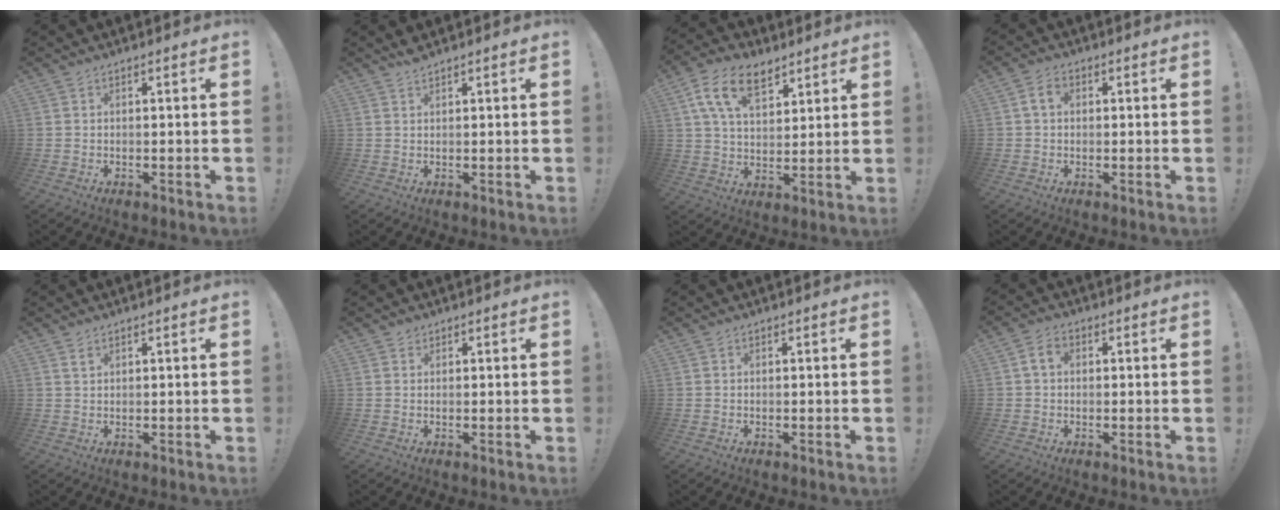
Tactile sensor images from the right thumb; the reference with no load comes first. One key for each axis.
{"total": 1.7, "fx": 1.7, "fy": 0.2, "fz": 0.4, "tx": -0.003, "ty": -0.006, "tz": 0.029}
{"total": 13.7, "fx": 7.6, "fy": 7.8, "fz": 8.4, "tx": -0.142, "ty": -0.024, "tz": 0.142}
{"total": 3.8, "fx": 0.7, "fy": 2.7, "fz": 2.6, "tx": -0.046, "ty": 0.010, "tz": 0.014}
{"total": 1.4, "fx": 0.9, "fy": 0.3, "fz": 1.1, "tx": -0.019, "ty": -0.002, "tz": 0.015}
{"total": 1.3, "fx": 1.0, "fy": 0.8, "fz": -0.1, "tx": 0.010, "ty": -0.001, "tz": 0.018}
{"total": 0.0}
{"total": 4.0, "fx": 0.7, "fy": 2.9, "fz": 2.7, "tx": -0.048, "ty": 0.011, "tz": 0.015}